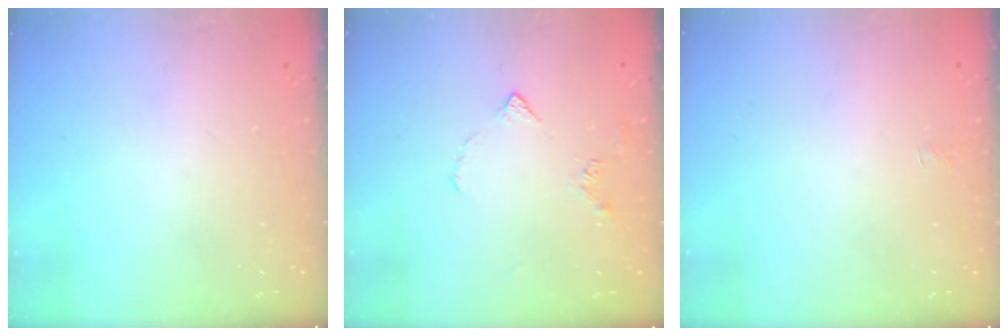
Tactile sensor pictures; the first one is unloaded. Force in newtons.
{"total": 3.4, "press": 3.4, "slide": 0.7}
{"total": 1.3, "press": 1.2, "slide": 0.2}